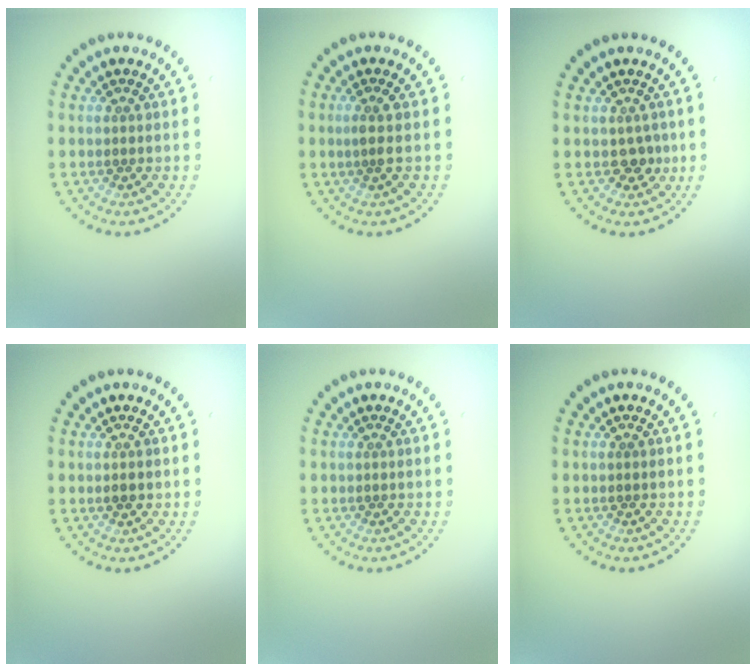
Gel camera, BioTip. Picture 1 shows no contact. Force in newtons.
{"total": 1.1, "press": 0.7, "slide": 0.8}
{"total": 1.2, "press": 1.1, "slide": 0.5}
{"total": 1.1, "press": 1.1, "slide": 0.0}
{"total": 0.0}
{"total": 0.0}